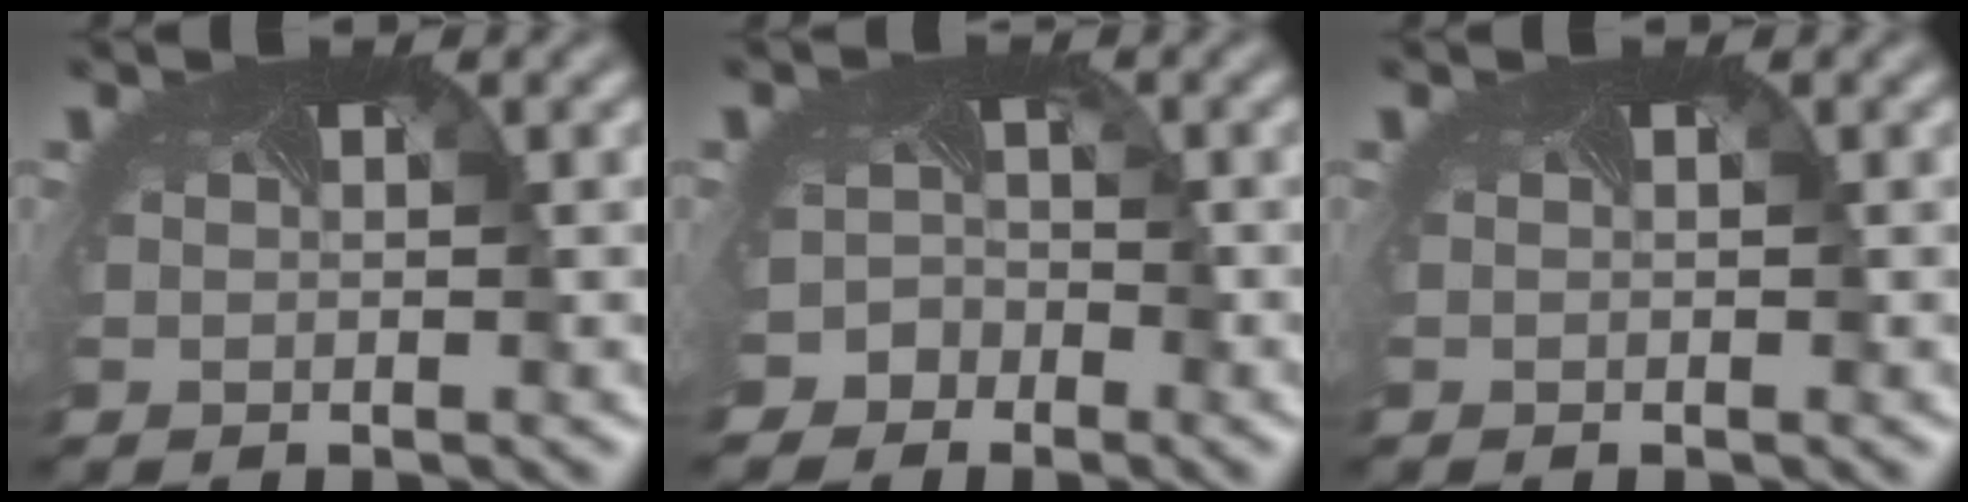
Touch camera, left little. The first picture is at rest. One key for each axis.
{"total": 5.1, "fx": -3.9, "fy": 3.2, "fz": -0.2, "tx": 0.026, "ty": -0.012, "tz": -0.054}
{"total": 0.0}